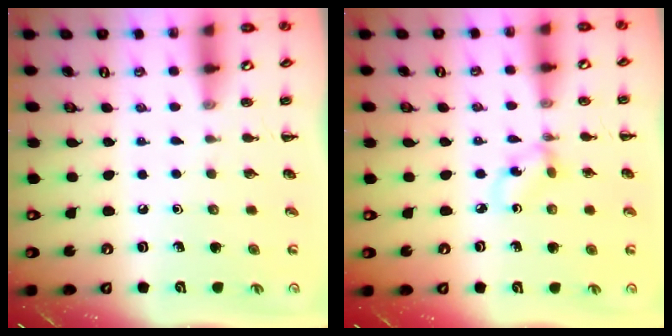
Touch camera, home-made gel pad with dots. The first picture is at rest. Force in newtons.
{"total": 2.4, "press": 2.4, "slide": 0.6}